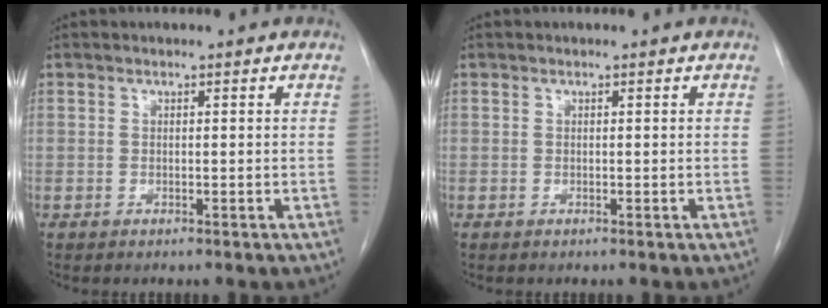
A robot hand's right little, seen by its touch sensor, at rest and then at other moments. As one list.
[{"total": 0.0}]